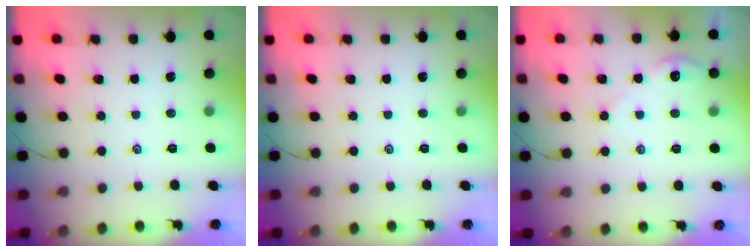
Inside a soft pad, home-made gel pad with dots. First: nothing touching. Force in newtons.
{"total": 0.0}
{"total": 2.4, "press": 2.4, "slide": 0.4}